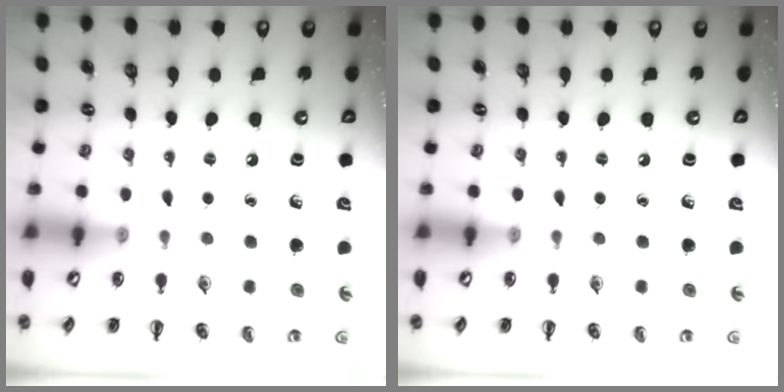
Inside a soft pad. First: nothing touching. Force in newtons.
{"total": 0.0}